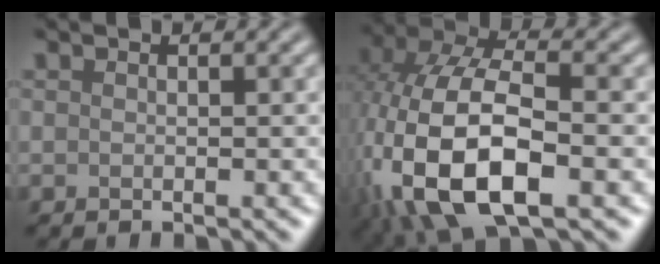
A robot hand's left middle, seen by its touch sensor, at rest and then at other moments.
{"total": 13.2, "force": [-3.9, 6.8, 10.6], "torque": [-0.240, -0.011, -0.065]}